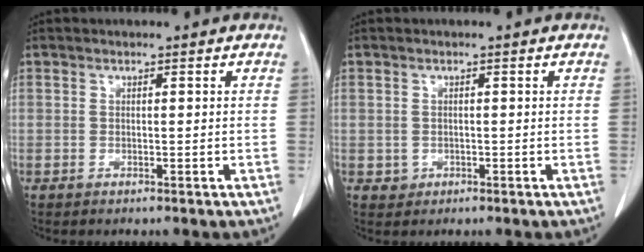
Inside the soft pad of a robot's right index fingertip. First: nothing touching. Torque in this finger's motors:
{"motor_torque": [-0.19, 0.07, -0.47, -0.08]}